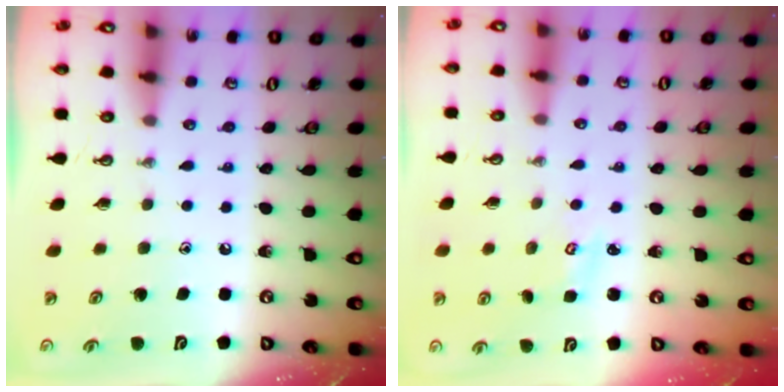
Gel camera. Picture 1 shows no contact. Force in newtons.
{"total": 1.8, "press": 1.8, "slide": 0.2}